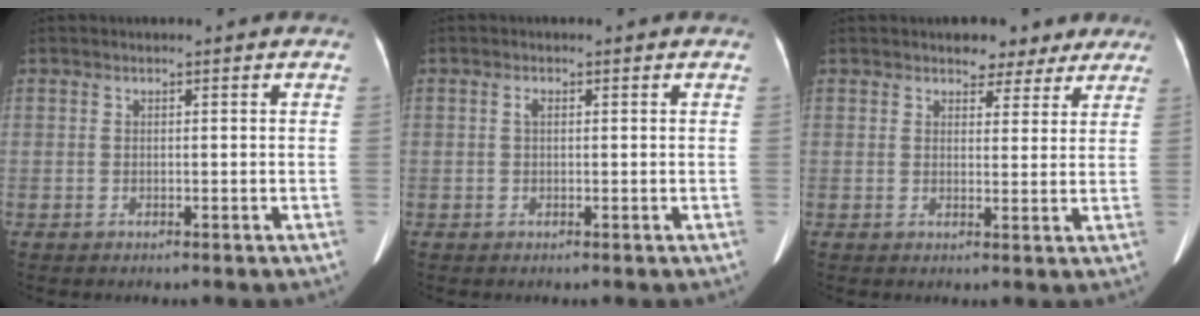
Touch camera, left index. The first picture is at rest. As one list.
[{"total": 0.8, "force": [0.2, 0.5, 0.6], "torque": [-0.014, 0.006, 0.006]}, {"total": 5.4, "force": [4.2, 3.0, 1.3], "torque": [-0.006, 0.005, 0.049]}]